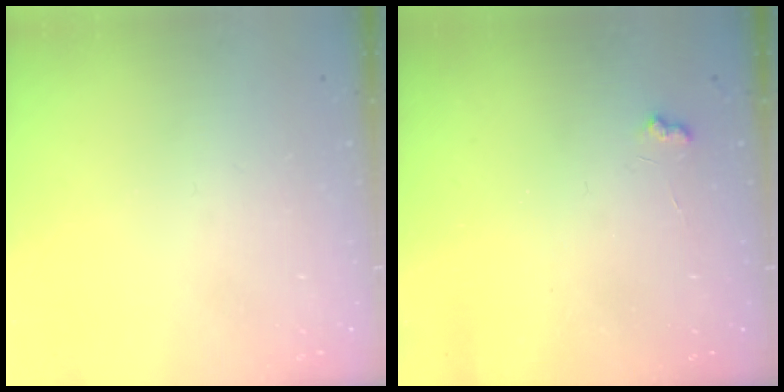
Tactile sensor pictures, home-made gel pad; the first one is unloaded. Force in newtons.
{"total": 3.2, "press": 3.2, "slide": 0.5}